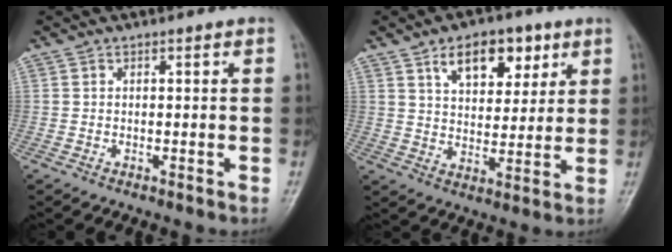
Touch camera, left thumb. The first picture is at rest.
{"total": 11.4, "force": [5.9, 6.6, 7.1], "torque": [-0.070, -0.026, 0.095]}